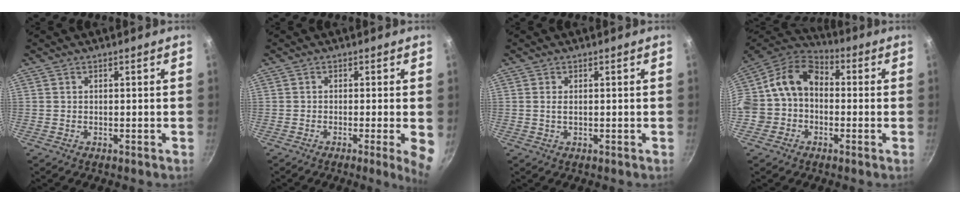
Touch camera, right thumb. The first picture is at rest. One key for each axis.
{"total": 5.2, "fx": -1.2, "fy": 0.4, "fz": 5.1, "tx": -0.058, "ty": -0.002, "tz": -0.018}
{"total": 1.3, "fx": 0.2, "fy": 0.7, "fz": 1.1, "tx": -0.021, "ty": 0.001, "tz": 0.002}
{"total": 14.6, "fx": -0.8, "fy": 11.7, "fz": 8.7, "tx": -0.139, "ty": 0.049, "tz": -0.030}